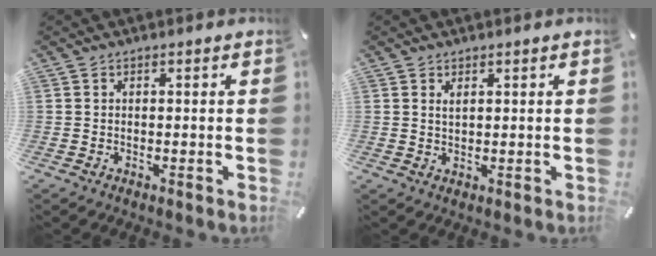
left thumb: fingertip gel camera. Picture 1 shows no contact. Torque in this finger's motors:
{"motor_torque": [0.19, -0.28, 0.03, 0.04, 0.00]}